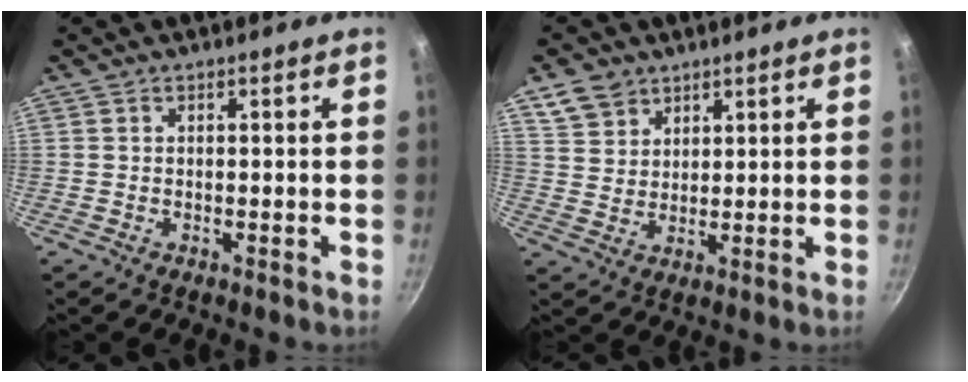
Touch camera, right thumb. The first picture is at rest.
{"total": 6.4, "force": [4.2, 4.4, 1.9], "torque": [-0.019, -0.003, 0.087]}